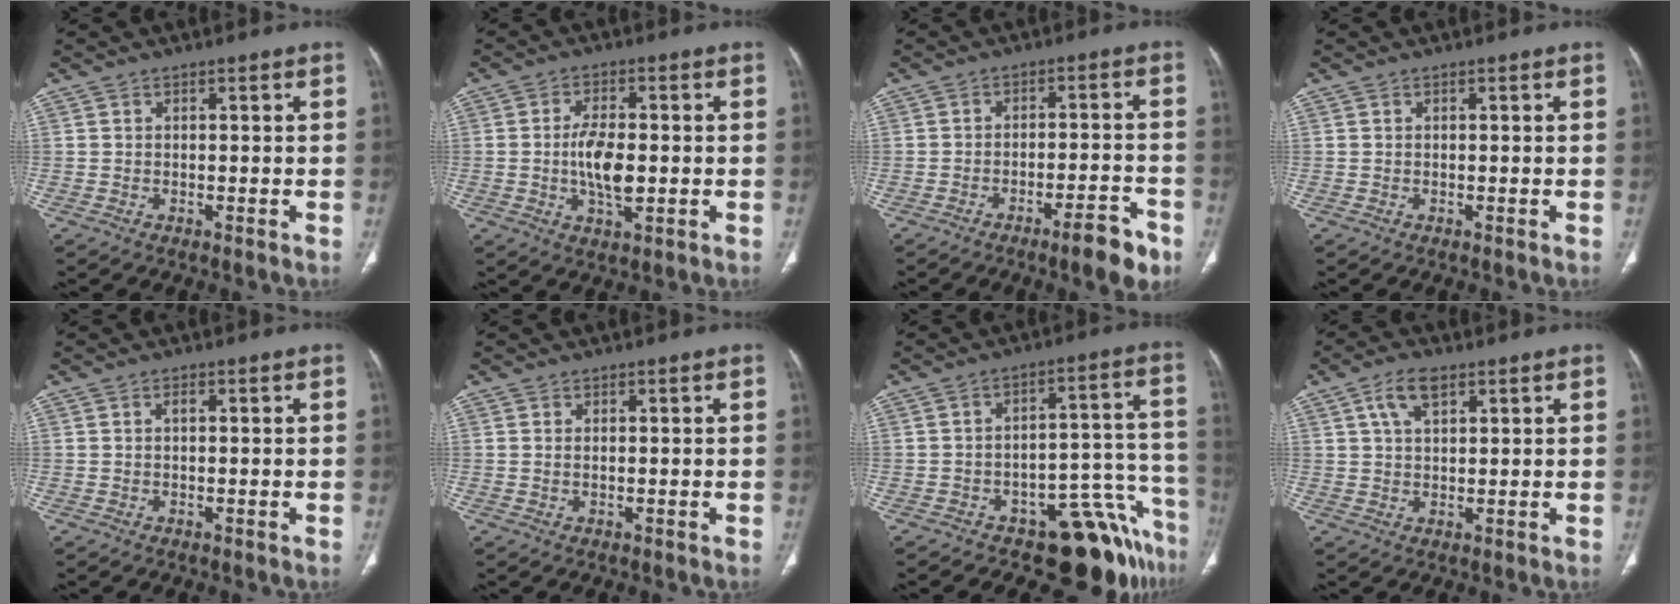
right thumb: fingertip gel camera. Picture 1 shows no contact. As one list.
[{"total": 7.7, "force": [-0.6, 3.5, 6.9], "torque": [-0.129, -0.003, -0.010]}, {"total": 7.7, "force": [-5.0, 1.8, 5.5], "torque": [-0.070, 0.031, -0.069]}, {"total": 0.0}, {"total": 1.1, "force": [0.3, 0.4, 1.0], "torque": [-0.018, 0.002, 0.005]}, {"total": 0.6, "force": [0.2, 0.2, 0.5], "torque": [-0.015, 0.001, 0.007]}, {"total": 13.4, "force": [-10.6, 5.4, 6.1], "torque": [-0.011, 0.115, -0.143]}, {"total": 5.6, "force": [2.7, 2.8, 4.0], "torque": [-0.070, -0.001, 0.053]}]